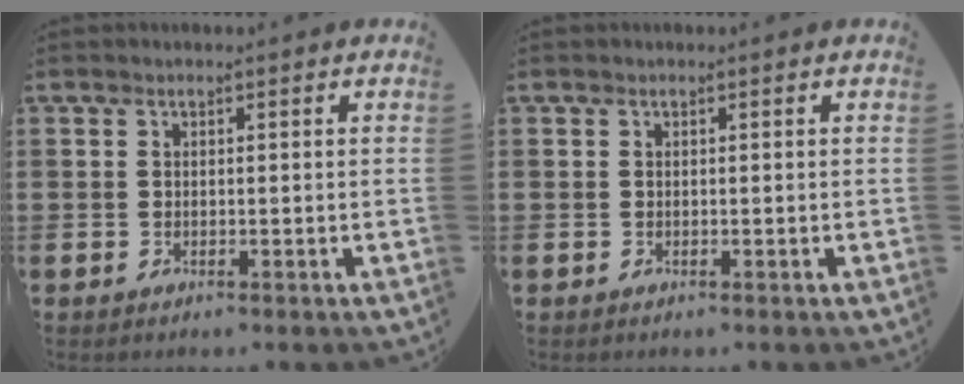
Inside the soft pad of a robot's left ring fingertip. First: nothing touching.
{"total": 0.0}